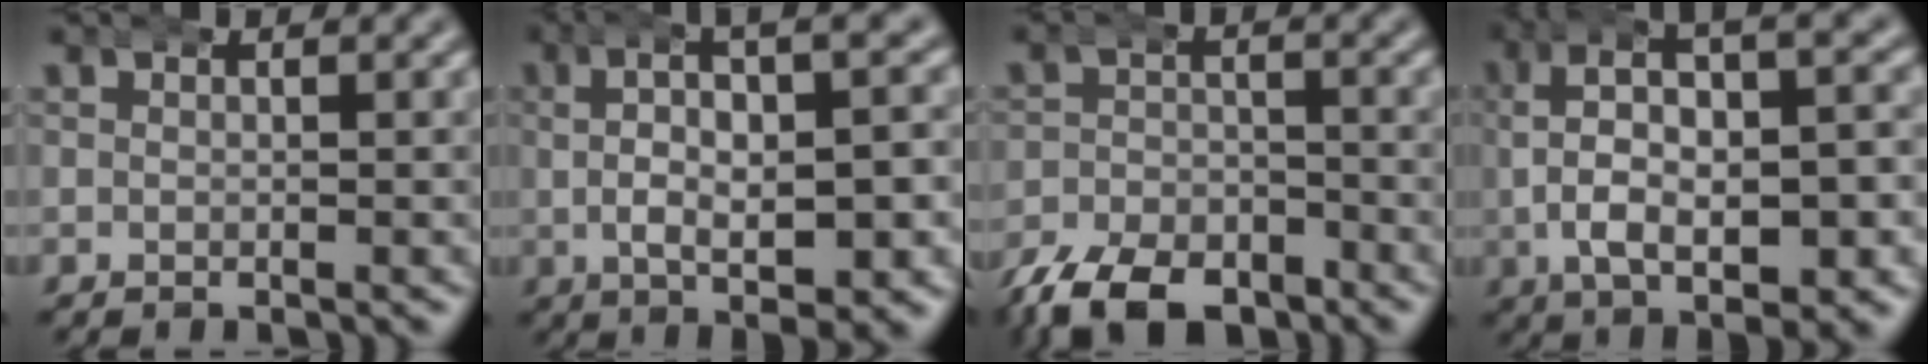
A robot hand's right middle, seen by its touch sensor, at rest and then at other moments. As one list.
[{"total": 7.2, "force": [1.6, 2.2, 6.6], "torque": [-0.081, 0.018, 0.020]}, {"total": 7.7, "force": [-6.1, 3.5, 3.0], "torque": [-0.035, -0.016, -0.103]}, {"total": 7.8, "force": [0.6, 3.6, 6.9], "torque": [-0.112, 0.000, 0.011]}]